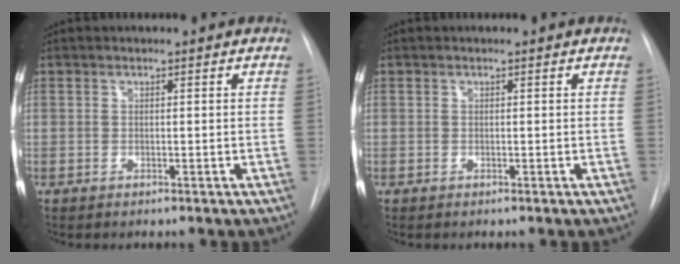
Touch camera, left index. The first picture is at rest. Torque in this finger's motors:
{"motor_torque": [0.00, 0.00, -0.03, 0.00]}